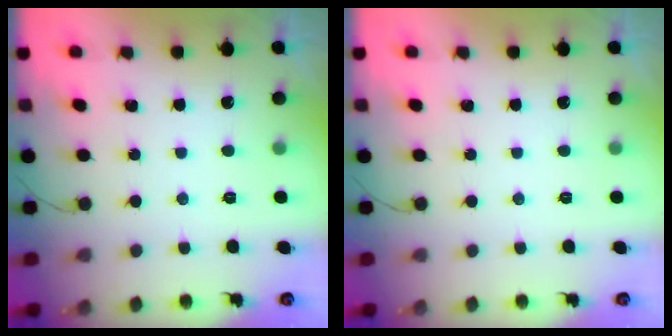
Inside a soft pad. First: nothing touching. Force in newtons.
{"total": 0.0}